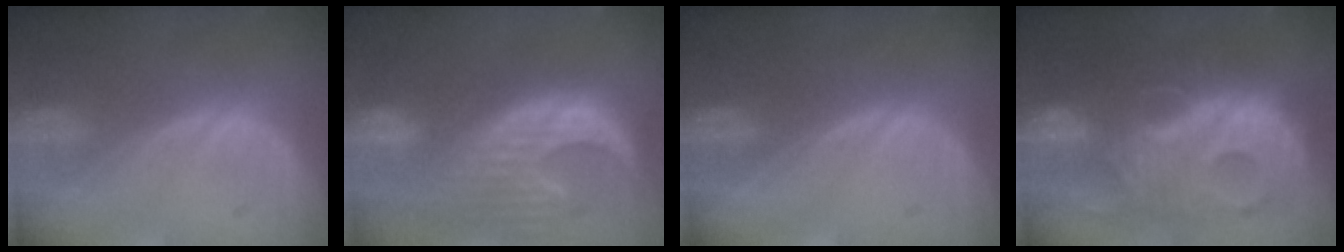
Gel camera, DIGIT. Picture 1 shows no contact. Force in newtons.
{"total": 12.8, "press": 11.2, "slide": 6.2}
{"total": 0.0}
{"total": 13.6, "press": 13.5, "slide": 1.2}